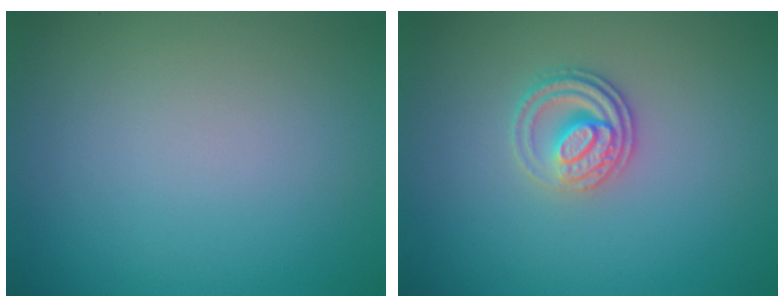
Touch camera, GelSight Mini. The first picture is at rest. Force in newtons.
{"total": 2.8, "press": 2.5, "slide": 1.3}